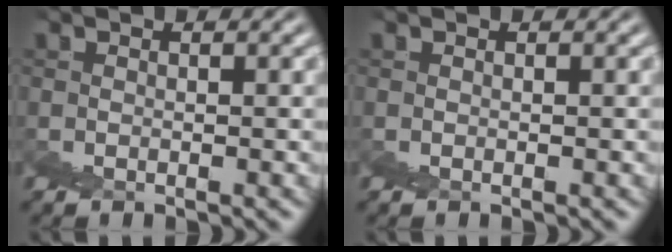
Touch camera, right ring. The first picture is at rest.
{"total": 0.0}